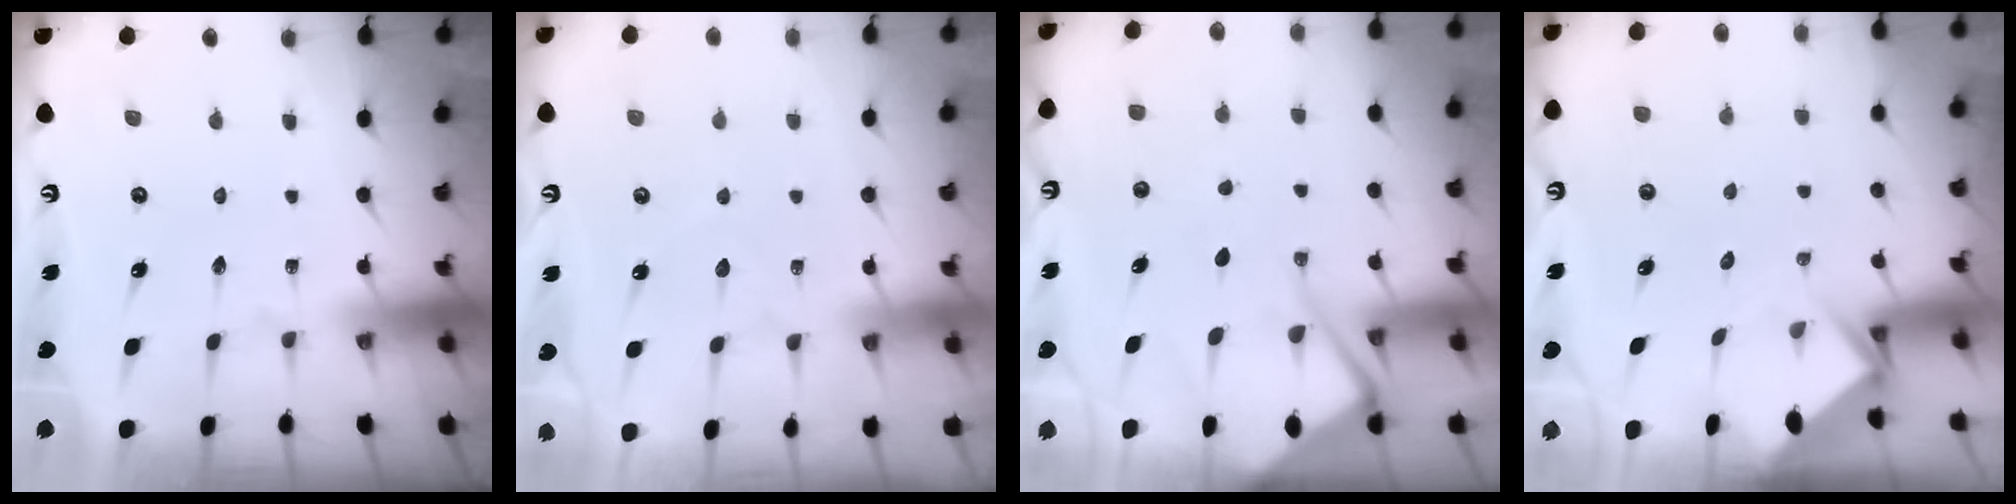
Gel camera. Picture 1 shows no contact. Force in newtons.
{"total": 4.9, "press": 4.8, "slide": 0.4}
{"total": 10.9, "press": 10.9, "slide": 1.0}
{"total": 3.9, "press": 3.9, "slide": 0.2}